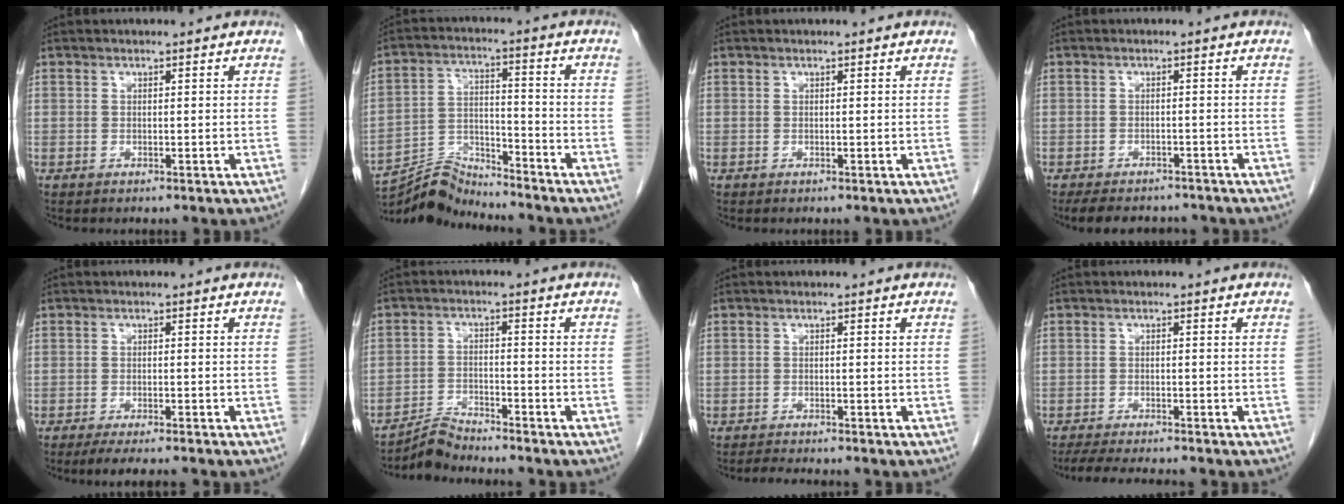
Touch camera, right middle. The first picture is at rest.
{"total": 8.7, "force": [-8.7, -0.1, -0.1], "torque": [-0.004, 0.015, -0.161]}
{"total": 0.0}
{"total": 8.9, "force": [-7.8, 3.2, 2.9], "torque": [-0.047, 0.000, -0.102]}
{"total": 5.4, "force": [-4.5, 0.2, 3.1], "torque": [-0.038, -0.010, -0.065]}
{"total": 3.9, "force": [-3.9, -0.3, -0.4], "torque": [0.008, -0.012, -0.072]}
{"total": 2.4, "force": [-2.3, -0.1, 0.8], "torque": [-0.019, -0.011, -0.036]}
{"total": 6.9, "force": [-6.2, 0.5, 3.1], "torque": [-0.047, -0.018, -0.098]}